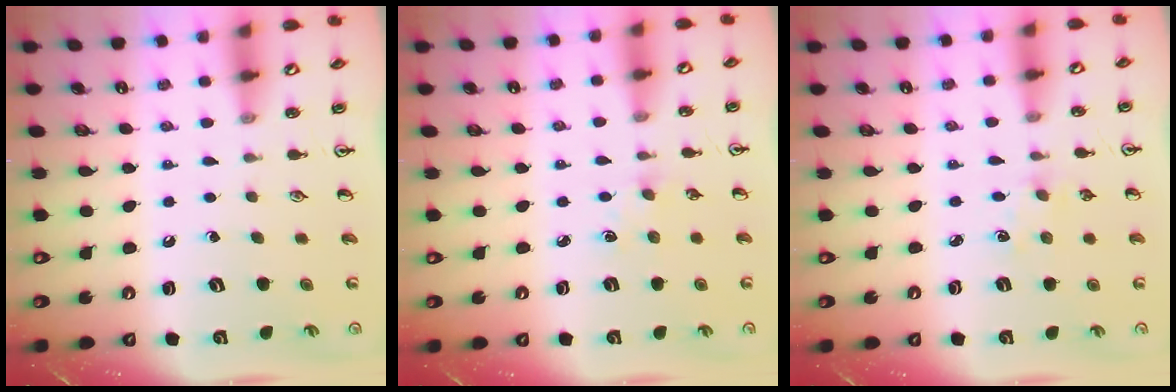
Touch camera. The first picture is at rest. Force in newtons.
{"total": 2.9, "press": 2.8, "slide": 0.4}
{"total": 1.4, "press": 1.3, "slide": 0.3}